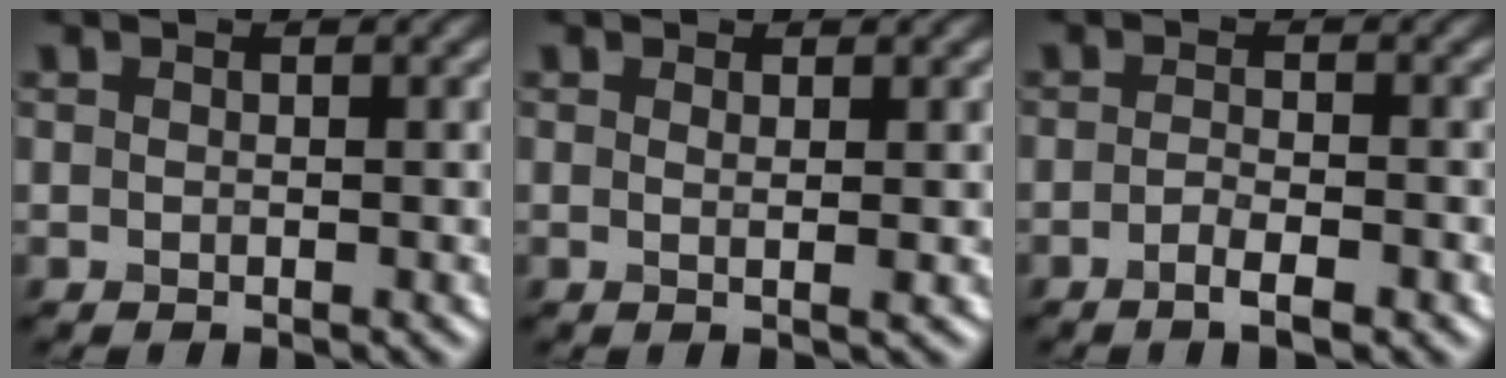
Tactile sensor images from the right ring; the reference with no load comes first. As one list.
[{"total": 1.1, "force": [0.3, 0.2, 1.0], "torque": [-0.012, -0.002, 0.002]}, {"total": 2.3, "force": [-1.2, 0.6, 1.9], "torque": [-0.035, 0.001, -0.024]}]